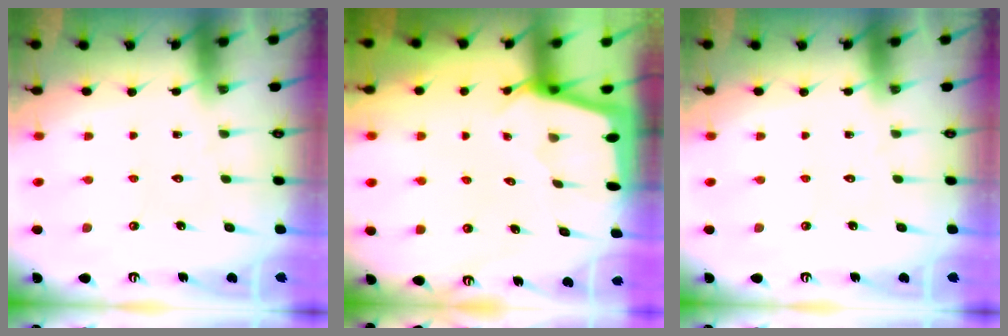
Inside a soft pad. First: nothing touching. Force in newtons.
{"total": 2.1, "press": 2.1, "slide": 0.3}
{"total": 0.0}